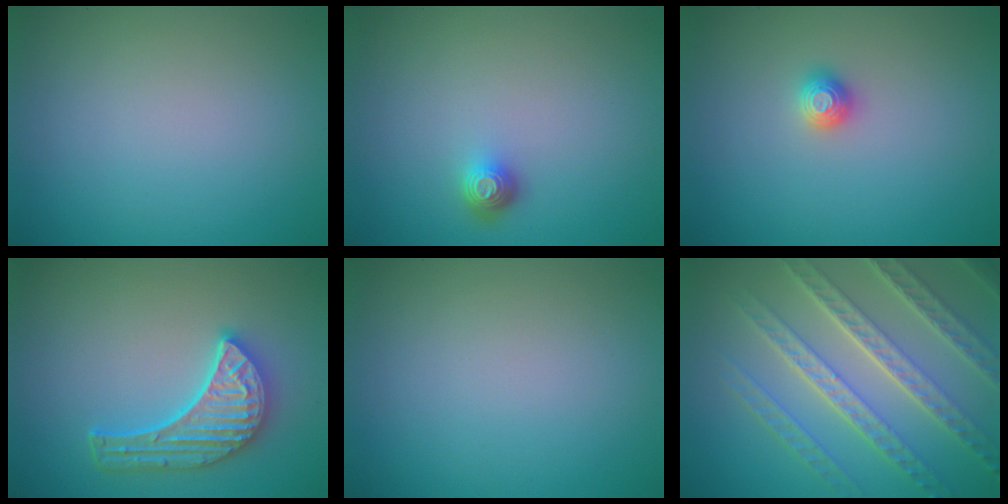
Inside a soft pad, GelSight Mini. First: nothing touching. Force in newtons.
{"total": 1.6, "press": 1.1, "slide": 1.0}
{"total": 1.2, "press": 1.2, "slide": 0.2}
{"total": 5.3, "press": 4.4, "slide": 2.8}
{"total": 0.0}
{"total": 8.1, "press": 5.8, "slide": 5.7}